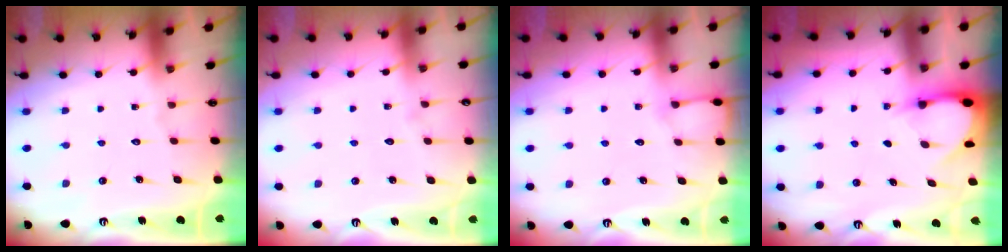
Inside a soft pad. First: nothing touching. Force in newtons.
{"total": 2.1, "press": 2.1, "slide": 0.2}
{"total": 4.0, "press": 4.0, "slide": 0.6}
{"total": 2.9, "press": 2.9, "slide": 0.3}